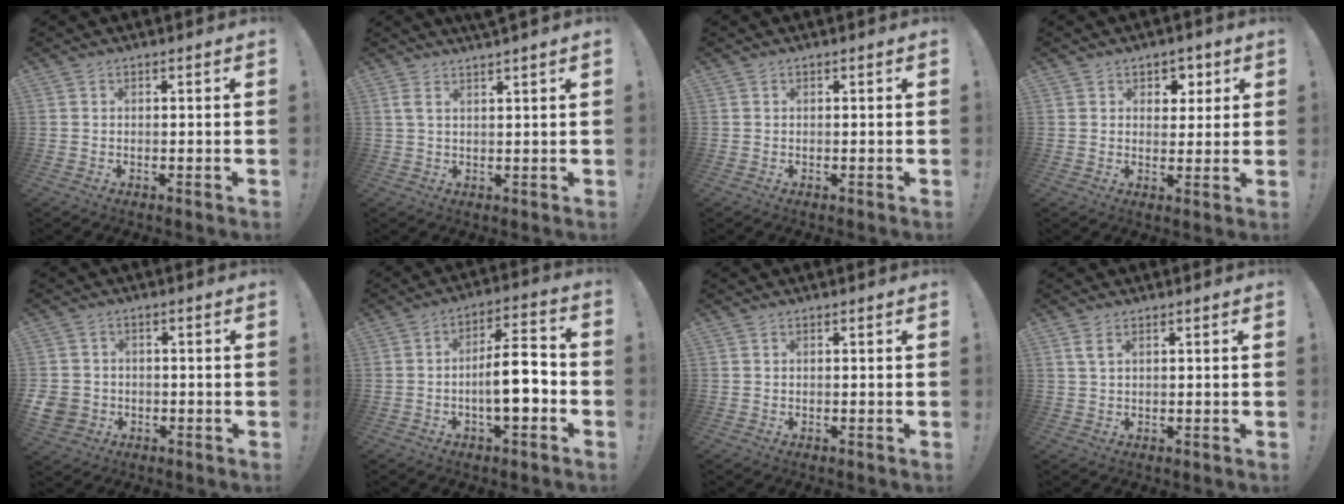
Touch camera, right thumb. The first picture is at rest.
{"total": 3.2, "force": [2.3, -0.4, 2.2], "torque": [-0.053, -0.004, 0.041]}
{"total": 0.0}
{"total": 5.0, "force": [2.3, 4.3, 1.3], "torque": [-0.002, -0.013, 0.039]}
{"total": 5.2, "force": [-1.3, 4.6, 2.1], "torque": [-0.054, 0.004, -0.025]}
{"total": 12.4, "force": [-2.8, 3.8, 11.4], "torque": [-0.182, 0.011, -0.052]}
{"total": 0.0}
{"total": 2.8, "force": [1.3, 1.0, 2.2], "torque": [-0.044, 0.000, 0.024]}